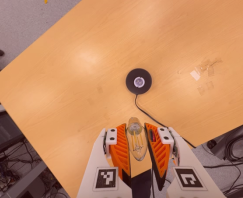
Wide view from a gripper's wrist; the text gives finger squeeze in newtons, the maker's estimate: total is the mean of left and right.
{"total": 18.5, "left": 19.5, "right": 17.5}